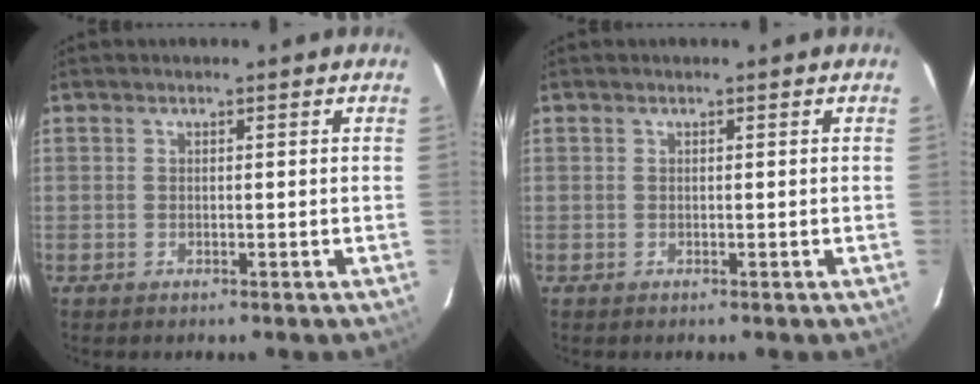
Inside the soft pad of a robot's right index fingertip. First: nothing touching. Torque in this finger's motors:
{"motor_torque": [0.00, 0.00, 0.03, 0.01]}